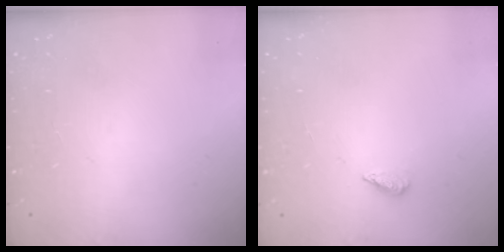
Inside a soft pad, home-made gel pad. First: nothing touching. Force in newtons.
{"total": 2.1, "press": 1.9, "slide": 0.8}